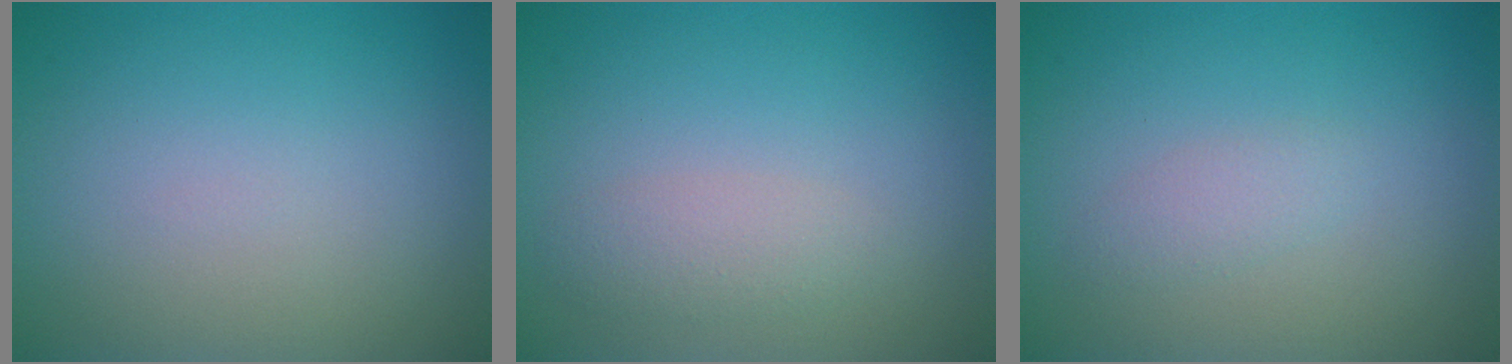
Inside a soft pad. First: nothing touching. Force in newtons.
{"total": 1.8, "press": 1.8, "slide": 0.0}
{"total": 1.3, "press": 1.3, "slide": 0.1}